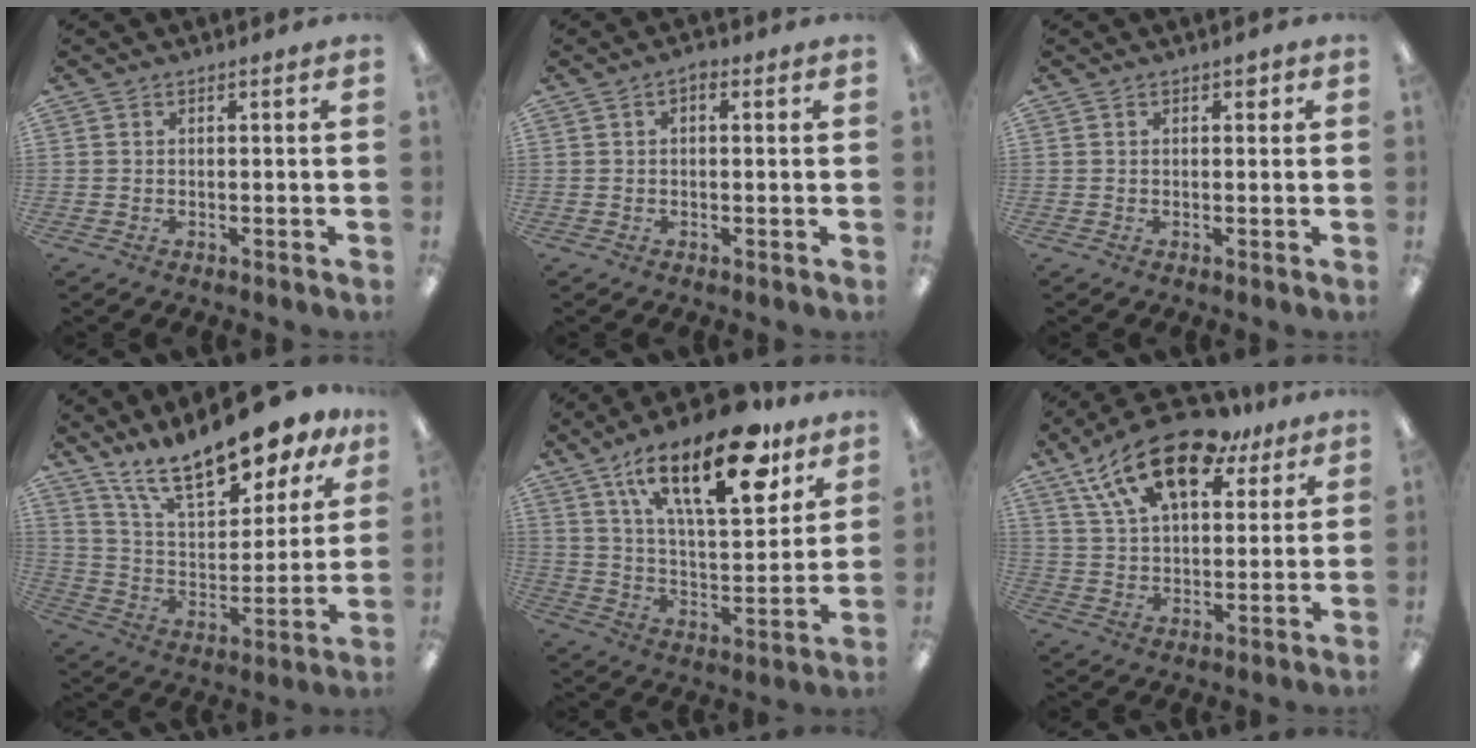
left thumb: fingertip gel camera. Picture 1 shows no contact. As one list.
[{"total": 1.9, "force": [0.1, 1.1, 1.6], "torque": [-0.022, 0.003, 0.000]}, {"total": 1.4, "force": [0.6, 0.9, 0.9], "torque": [-0.010, 0.000, 0.009]}, {"total": 19.3, "force": [15.4, 6.3, 9.7], "torque": [-0.176, -0.101, 0.269]}, {"total": 24.8, "force": [14.6, 9.7, 17.5], "torque": [-0.269, -0.072, 0.240]}, {"total": 19.2, "force": [11.7, 9.6, 11.9], "torque": [-0.204, -0.046, 0.206]}]